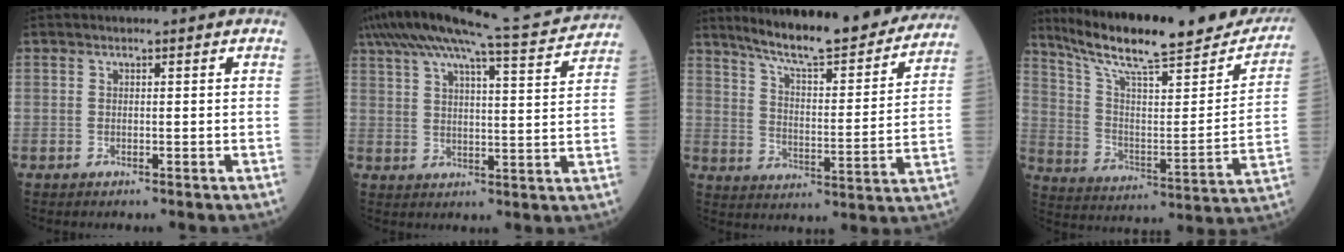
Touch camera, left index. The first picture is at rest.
{"total": 19.9, "force": [17.8, 0.2, 8.9], "torque": [-0.163, 0.004, 0.249]}
{"total": 22.3, "force": [19.6, 2.7, 10.4], "torque": [-0.150, -0.024, 0.268]}
{"total": 26.6, "force": [22.8, 4.3, 13.0], "torque": [-0.205, -0.034, 0.324]}